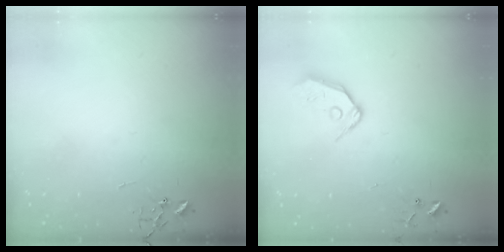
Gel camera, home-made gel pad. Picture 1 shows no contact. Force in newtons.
{"total": 9.8, "press": 9.7, "slide": 1.3}